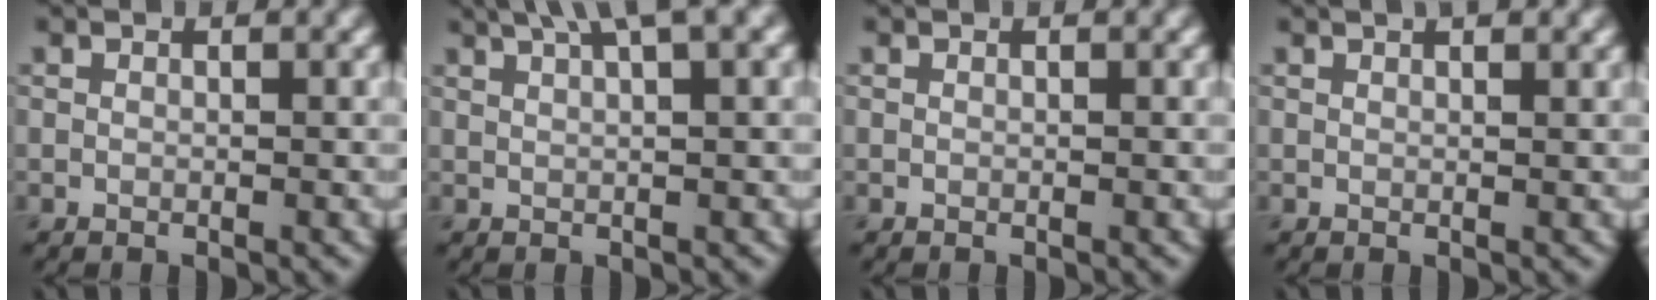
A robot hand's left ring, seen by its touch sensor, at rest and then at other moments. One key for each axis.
{"total": 4.7, "fx": 3.0, "fy": 0.7, "fz": 3.5, "tx": -0.045, "ty": 0.017, "tz": 0.043}
{"total": 0.0}
{"total": 2.2, "fx": 1.6, "fy": 0.8, "fz": 1.3, "tx": -0.006, "ty": 0.001, "tz": 0.007}